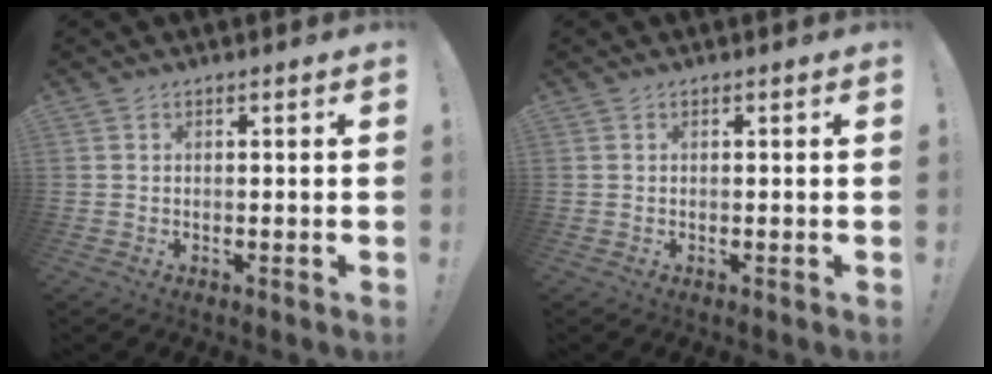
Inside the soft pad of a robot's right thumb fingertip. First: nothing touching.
{"total": 0.0}